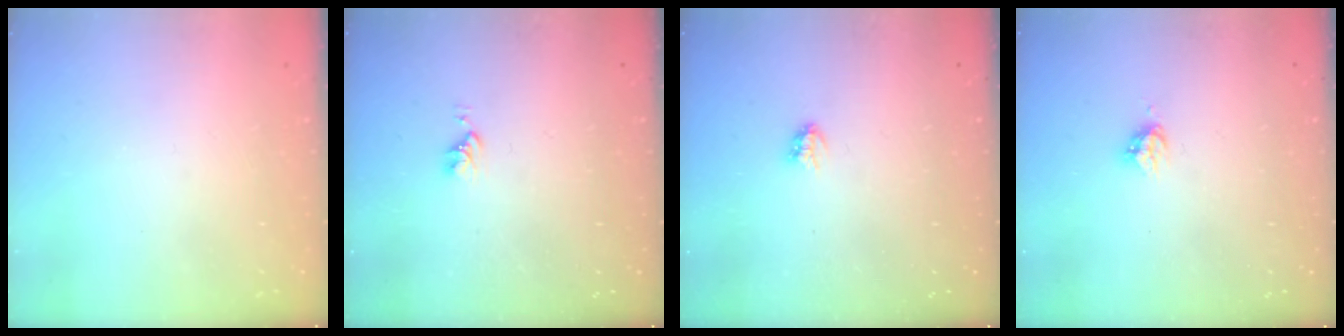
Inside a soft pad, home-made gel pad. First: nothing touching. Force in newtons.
{"total": 3.1, "press": 3.1, "slide": 0.4}
{"total": 3.0, "press": 3.0, "slide": 0.3}
{"total": 3.7, "press": 3.7, "slide": 0.1}